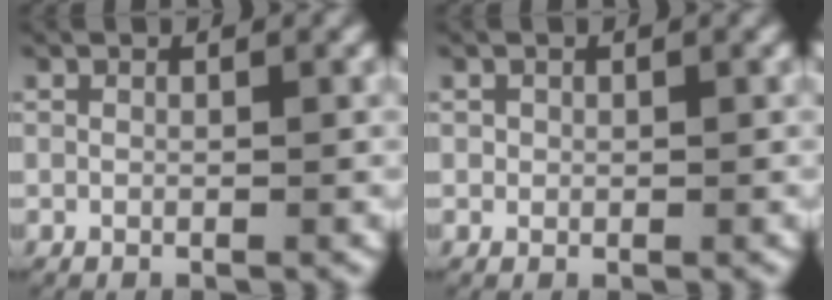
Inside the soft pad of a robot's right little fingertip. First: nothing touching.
{"total": 0.6, "force": [0.0, 0.6, 0.0], "torque": [-0.005, -0.002, 0.002]}